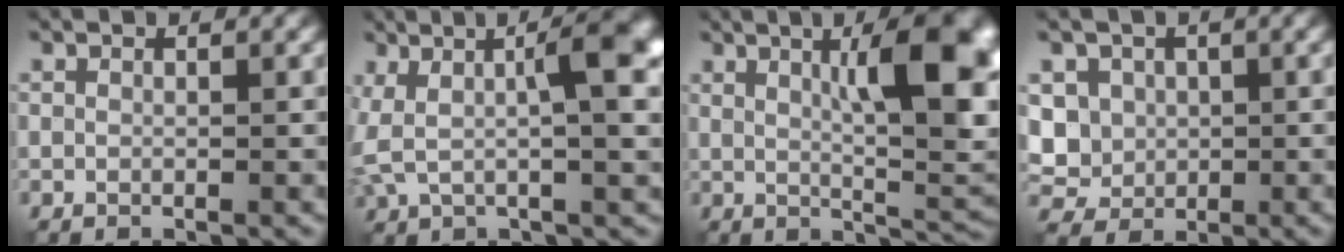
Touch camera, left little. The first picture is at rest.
{"total": 6.8, "force": [1.0, 1.7, 6.5], "torque": [-0.116, 0.011, 0.015]}
{"total": 11.4, "force": [3.0, 2.8, 10.7], "torque": [-0.135, 0.008, 0.050]}
{"total": 5.2, "force": [1.0, 4.7, 1.8], "torque": [-0.041, 0.010, 0.018]}